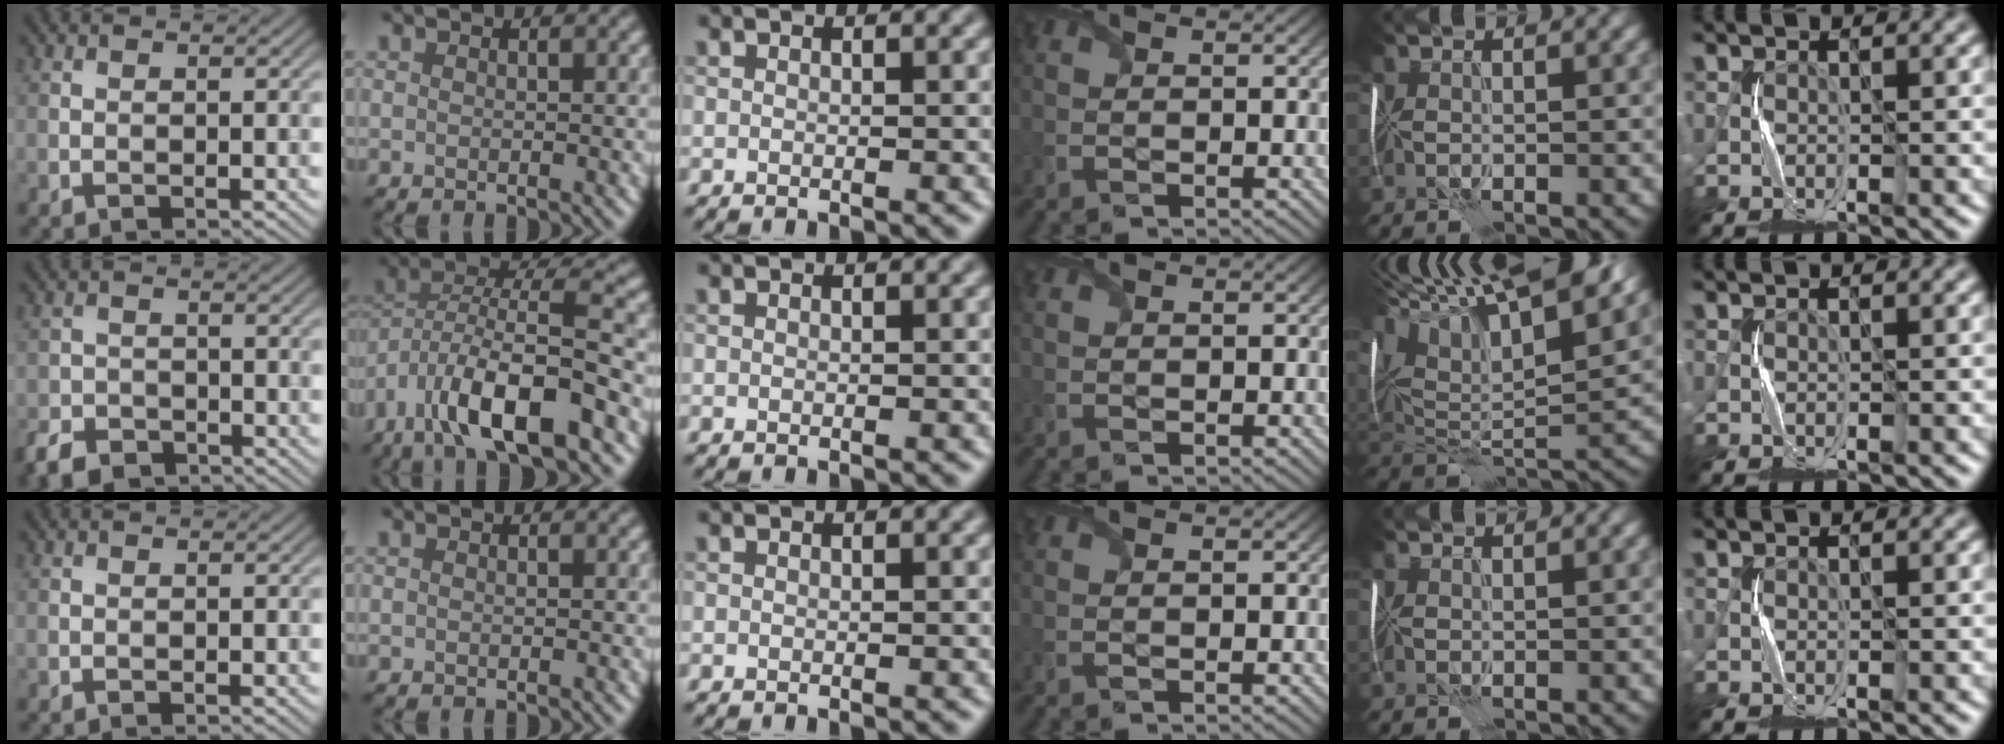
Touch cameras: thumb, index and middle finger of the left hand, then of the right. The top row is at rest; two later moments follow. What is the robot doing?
{"motion": "fold", "object": "plastic wrap"}